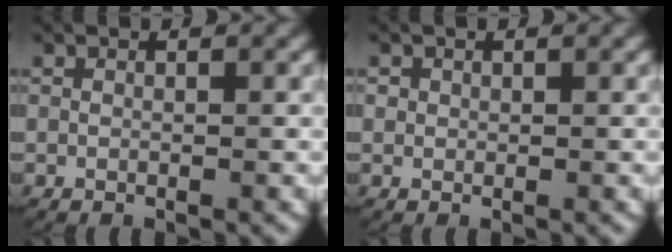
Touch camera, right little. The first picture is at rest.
{"total": 1.3, "force": [0.1, 1.2, 0.3], "torque": [-0.009, 0.004, -0.002]}